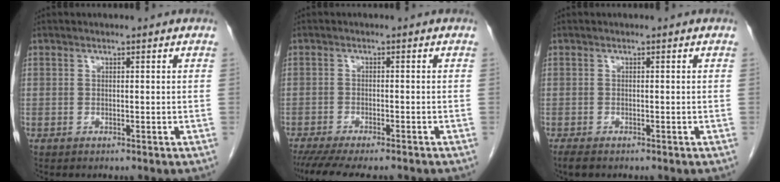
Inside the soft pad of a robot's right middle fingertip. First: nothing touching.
{"total": 11.1, "force": [-9.4, 2.1, 5.4], "torque": [-0.082, -0.016, -0.136]}
{"total": 2.0, "force": [-1.5, 0.6, 1.1], "torque": [-0.023, -0.006, -0.021]}